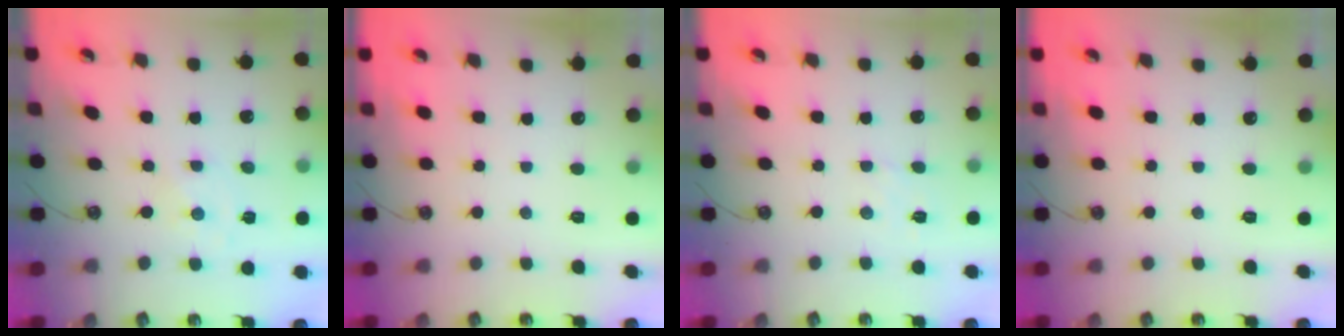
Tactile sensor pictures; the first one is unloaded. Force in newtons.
{"total": 0.0}
{"total": 2.1, "press": 2.1, "slide": 0.4}
{"total": 0.0}